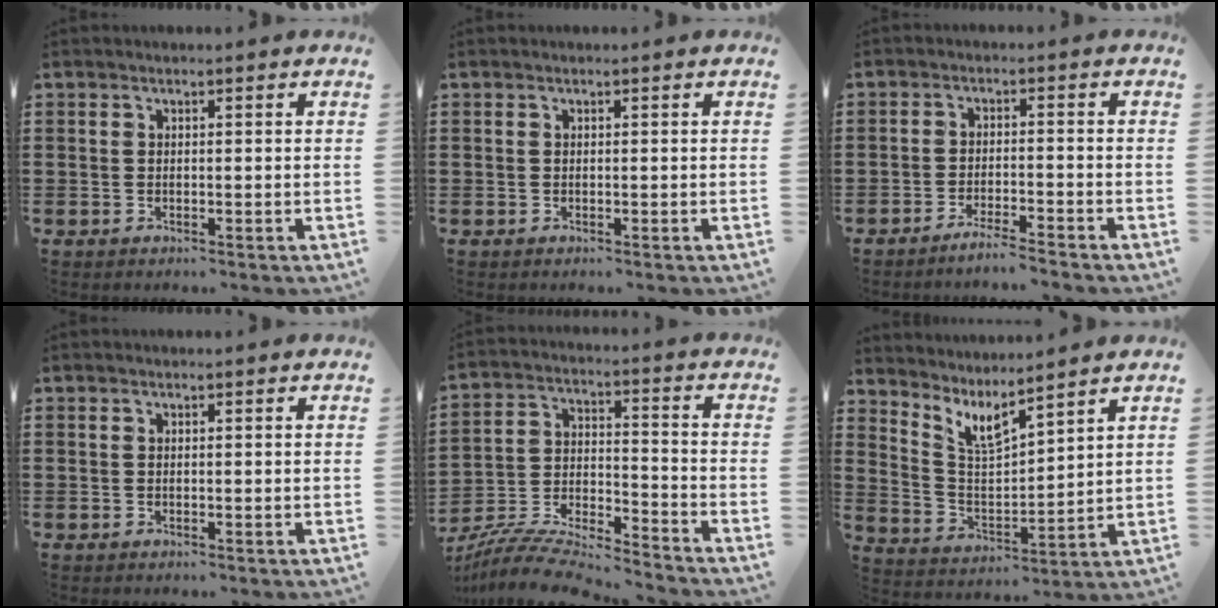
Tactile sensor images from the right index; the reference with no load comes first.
{"total": 0.0}
{"total": 3.0, "force": [-2.8, -0.5, 1.0], "torque": [-0.017, -0.002, -0.054]}
{"total": 0.0}
{"total": 8.3, "force": [-7.9, 0.9, 2.5], "torque": [-0.059, -0.001, -0.160]}
{"total": 6.2, "force": [4.8, 1.3, 3.7], "torque": [-0.088, -0.024, 0.087]}